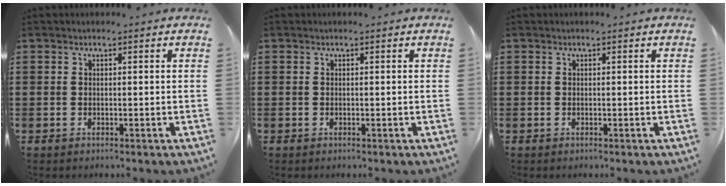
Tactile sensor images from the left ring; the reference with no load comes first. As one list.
[{"total": 0.0}, {"total": 0.0}]